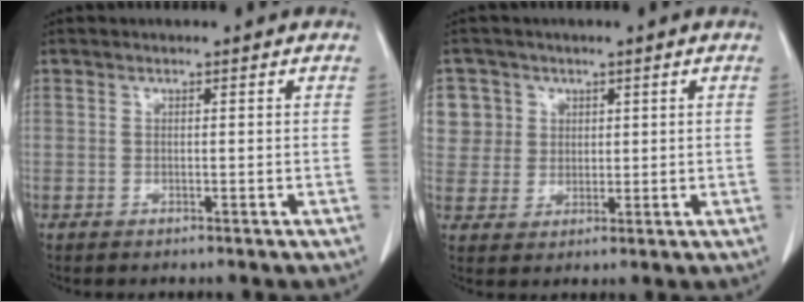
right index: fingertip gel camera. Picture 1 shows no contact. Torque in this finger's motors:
{"motor_torque": [-0.13, 0.25, -0.03, 0.00]}